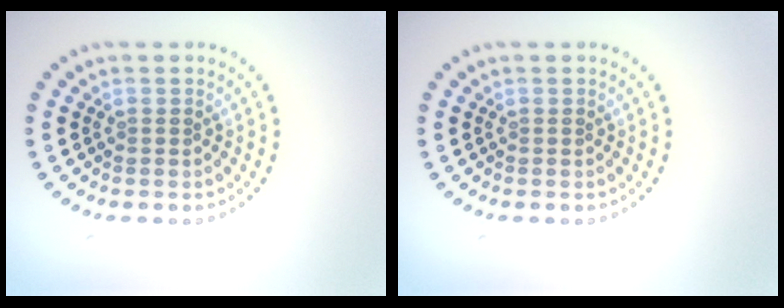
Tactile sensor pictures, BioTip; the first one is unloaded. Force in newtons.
{"total": 0.0}